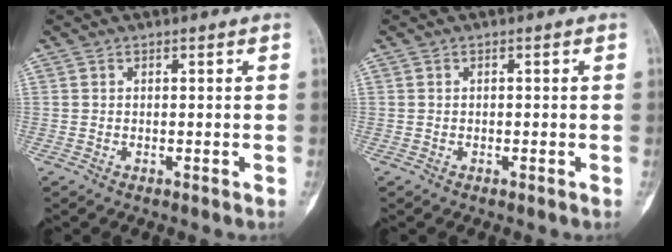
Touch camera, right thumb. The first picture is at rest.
{"total": 0.0}